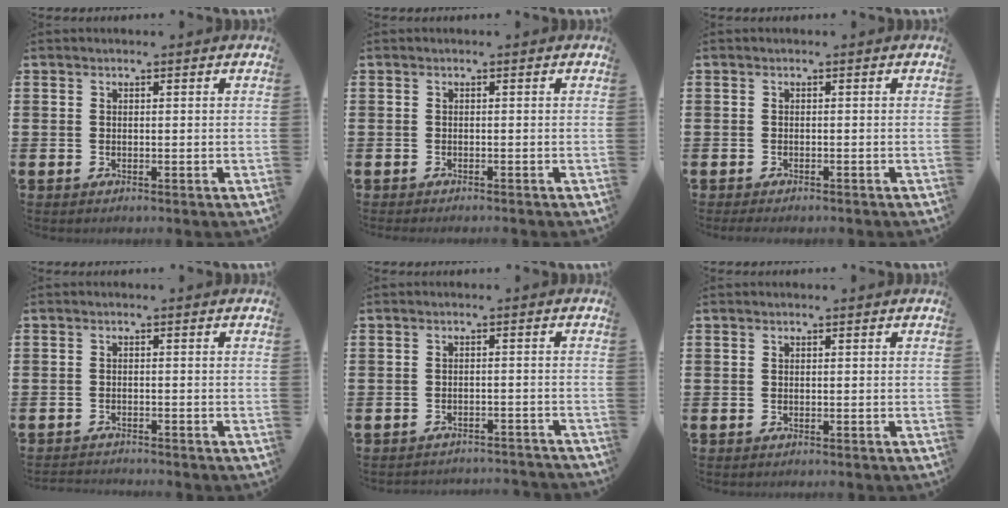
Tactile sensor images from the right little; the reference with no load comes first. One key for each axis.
{"total": 0.0}
{"total": 0.6, "fx": -0.6, "fy": 0.1, "fz": 0.3, "tx": -0.006, "ty": -0.002, "tz": -0.011}
{"total": 1.2, "fx": -1.2, "fy": -0.1, "fz": -0.1, "tx": -0.002, "ty": 0.002, "tz": -0.026}
{"total": 1.7, "fx": -1.7, "fy": -0.1, "fz": -0.1, "tx": -0.003, "ty": 0.005, "tz": -0.038}
{"total": 0.0}